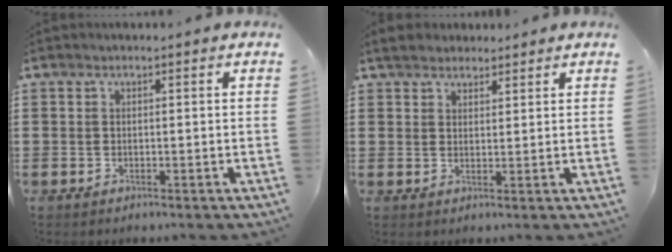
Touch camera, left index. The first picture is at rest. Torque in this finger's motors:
{"motor_torque": [1.42, -0.72, 0.06, 0.11]}